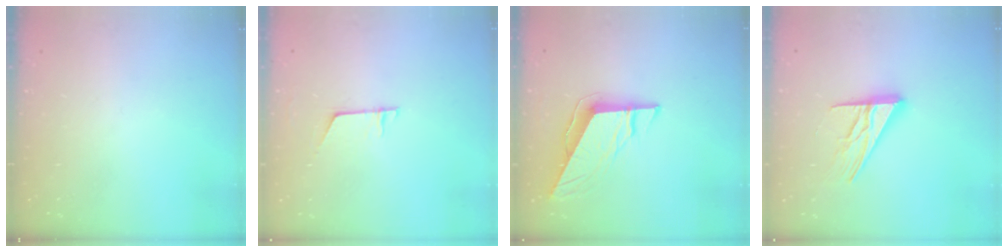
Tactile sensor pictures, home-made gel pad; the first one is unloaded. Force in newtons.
{"total": 5.0, "press": 5.0, "slide": 0.4}
{"total": 9.1, "press": 9.1, "slide": 0.3}
{"total": 13.9, "press": 13.8, "slide": 1.3}